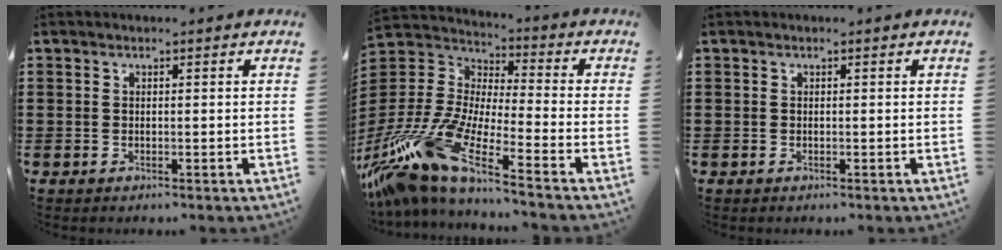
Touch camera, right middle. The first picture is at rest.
{"total": 13.8, "force": [-10.6, 2.6, 8.4], "torque": [-0.219, -0.008, -0.216]}
{"total": 0.0}